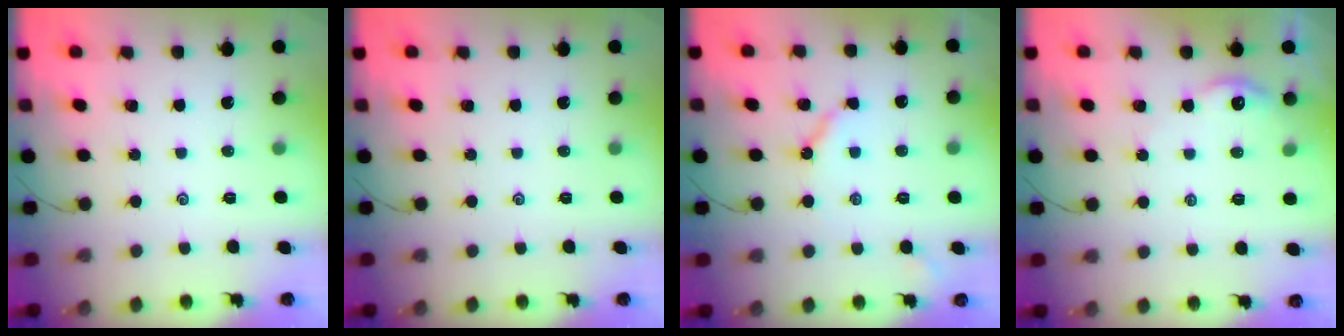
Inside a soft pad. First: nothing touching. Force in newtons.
{"total": 0.0}
{"total": 4.8, "press": 4.8, "slide": 0.7}
{"total": 3.5, "press": 3.5, "slide": 0.5}